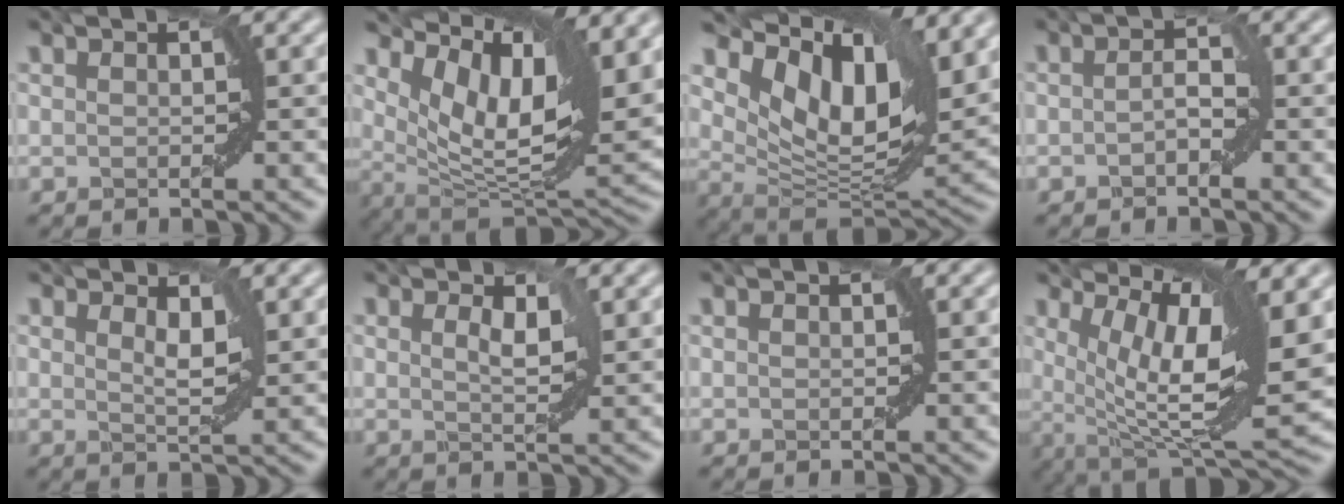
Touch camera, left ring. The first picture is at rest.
{"total": 10.1, "force": [4.8, 3.6, 8.1], "torque": [-0.148, 0.007, 0.095]}
{"total": 10.6, "force": [5.0, 4.9, 8.0], "torque": [-0.143, 0.007, 0.103]}
{"total": 1.3, "force": [-1.1, 0.1, 0.7], "torque": [-0.020, 0.012, -0.014]}
{"total": 1.6, "force": [0.6, 0.4, 1.4], "torque": [-0.027, 0.000, 0.017]}
{"total": 1.3, "force": [0.3, 0.3, 1.2], "torque": [-0.023, 0.003, 0.012]}
{"total": 0.0}
{"total": 10.8, "force": [3.0, 3.2, 9.9], "torque": [-0.169, 0.002, 0.064]}